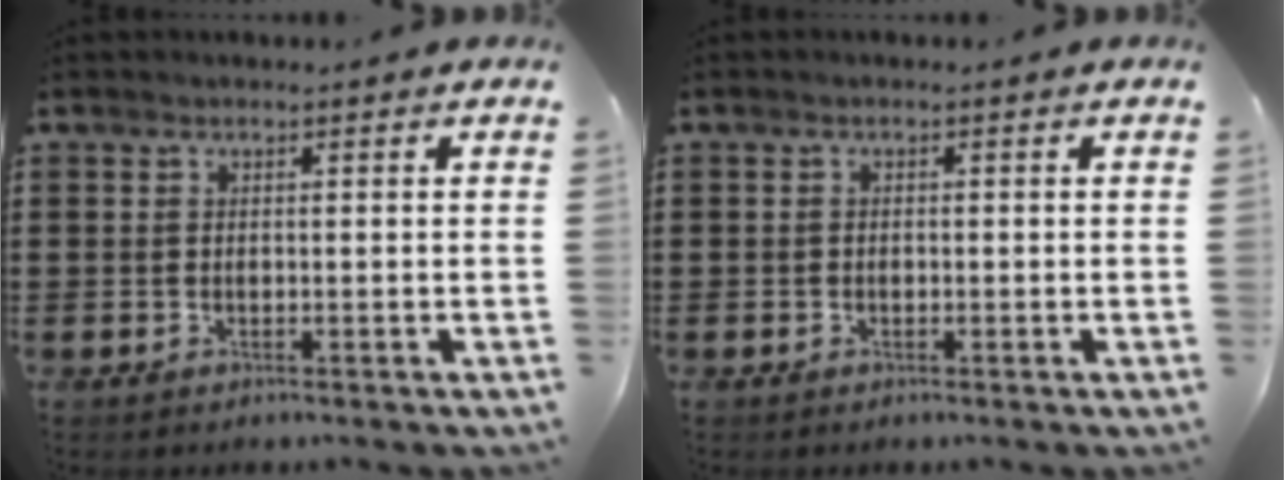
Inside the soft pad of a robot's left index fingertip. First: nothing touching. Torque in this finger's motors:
{"motor_torque": [-0.04, 0.14, -0.10, -0.01]}